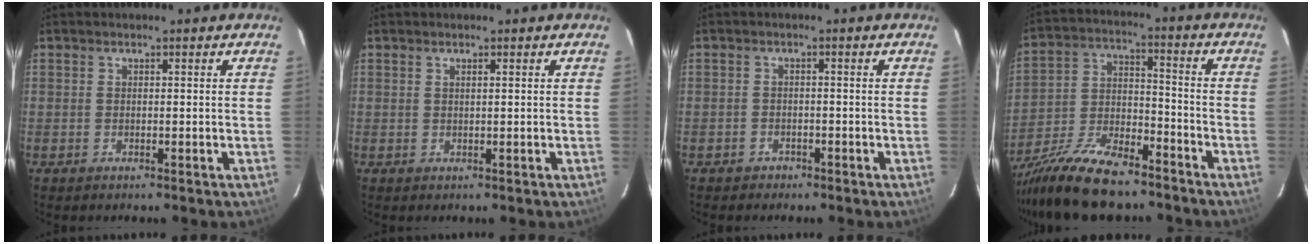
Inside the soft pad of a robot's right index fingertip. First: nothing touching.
{"total": 0.6, "force": [0.3, -0.1, 0.5], "torque": [-0.009, 0.003, 0.006]}
{"total": 2.3, "force": [-1.6, 1.7, 0.1], "torque": [-0.009, 0.006, -0.023]}
{"total": 17.9, "force": [-14.0, 5.8, 9.4], "torque": [-0.197, -0.017, -0.245]}